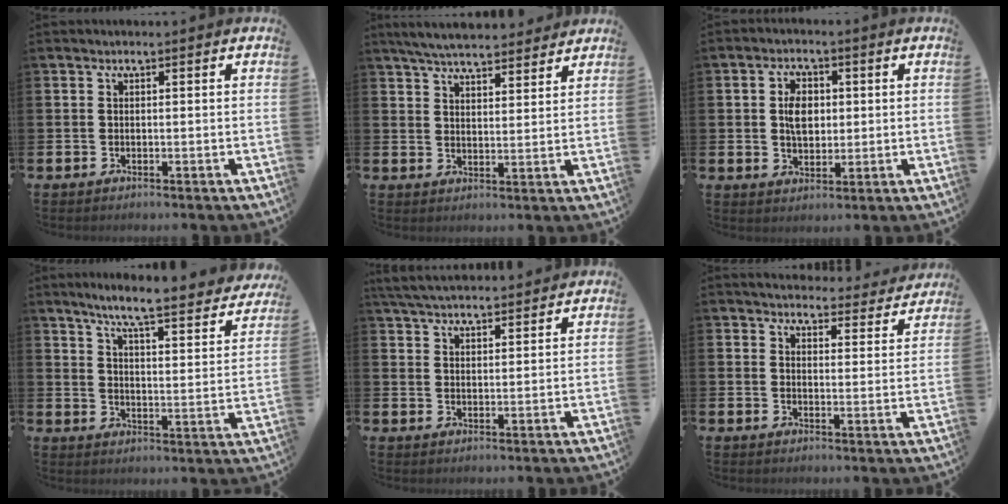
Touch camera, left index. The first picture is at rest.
{"total": 5.9, "force": [5.7, 0.8, 1.3], "torque": [-0.039, -0.025, 0.103]}
{"total": 4.6, "force": [0.8, 3.1, 3.2], "torque": [-0.053, 0.006, 0.009]}
{"total": 7.1, "force": [6.4, 0.2, 3.1], "torque": [-0.082, -0.046, 0.106]}
{"total": 4.9, "force": [4.8, 0.7, 1.0], "torque": [-0.029, -0.020, 0.088]}
{"total": 4.2, "force": [4.0, 1.0, 0.3], "torque": [-0.009, -0.032, 0.068]}